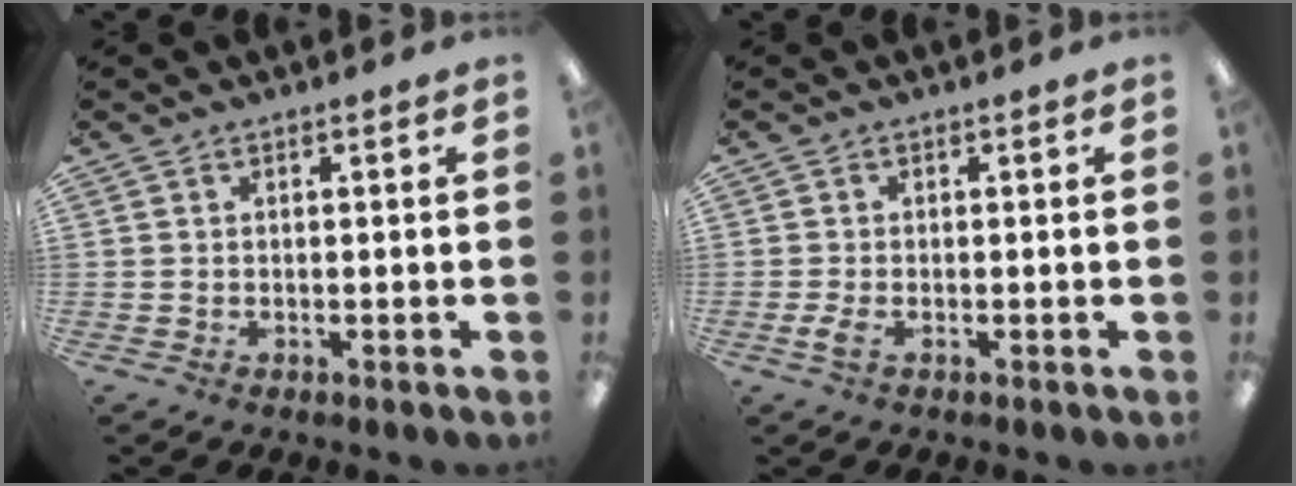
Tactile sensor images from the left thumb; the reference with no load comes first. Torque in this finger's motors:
{"motor_torque": [-0.23, 0.22, -0.18, 0.16, 0.02]}